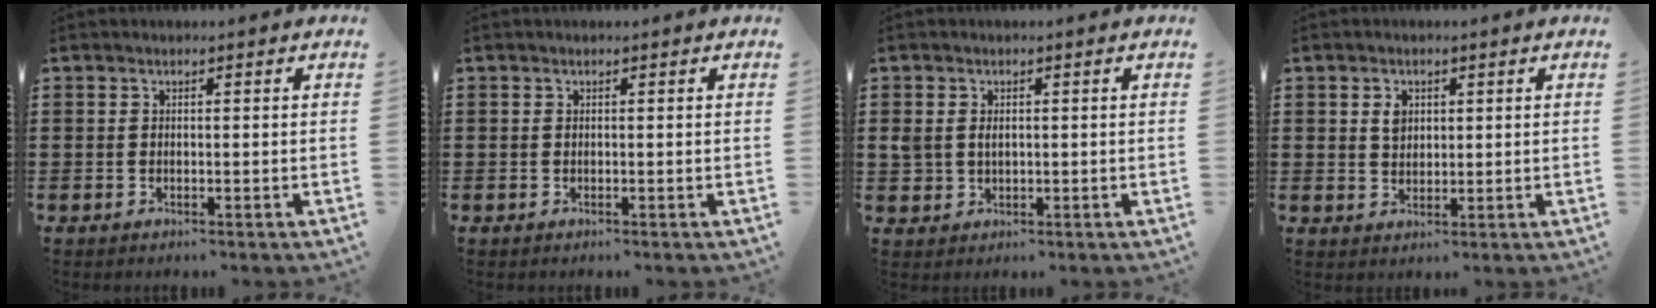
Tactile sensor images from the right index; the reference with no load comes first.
{"total": 0.0}
{"total": 2.0, "force": [0.2, 1.5, 1.2], "torque": [-0.027, 0.008, 0.004]}
{"total": 2.3, "force": [0.9, 1.7, 1.3], "torque": [-0.030, 0.007, 0.017]}